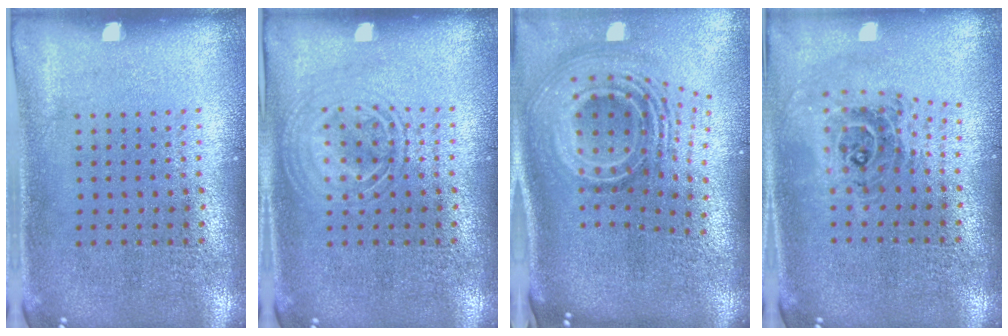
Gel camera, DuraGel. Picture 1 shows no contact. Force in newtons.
{"total": 2.3, "press": 2.3, "slide": 0.3}
{"total": 2.9, "press": 1.8, "slide": 2.2}
{"total": 1.0, "press": 0.9, "slide": 0.3}